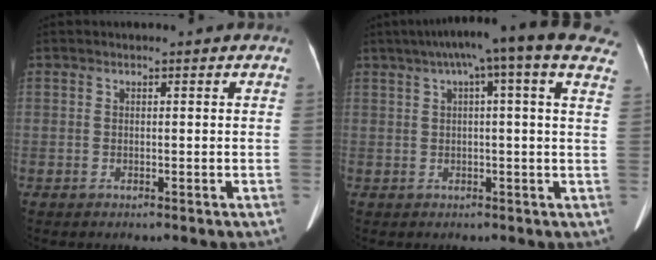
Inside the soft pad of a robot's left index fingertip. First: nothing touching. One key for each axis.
{"total": 17.0, "fx": 11.4, "fy": 1.5, "fz": 12.4, "tx": -0.191, "ty": 0.056, "tz": 0.132}